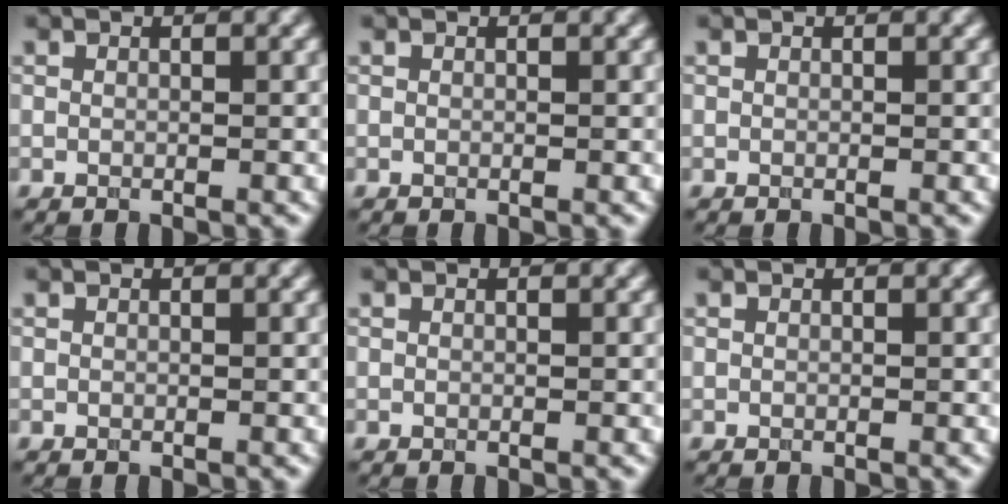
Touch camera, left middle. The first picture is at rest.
{"total": 0.0}
{"total": 0.0}
{"total": 0.0}
{"total": 0.0}
{"total": 0.0}